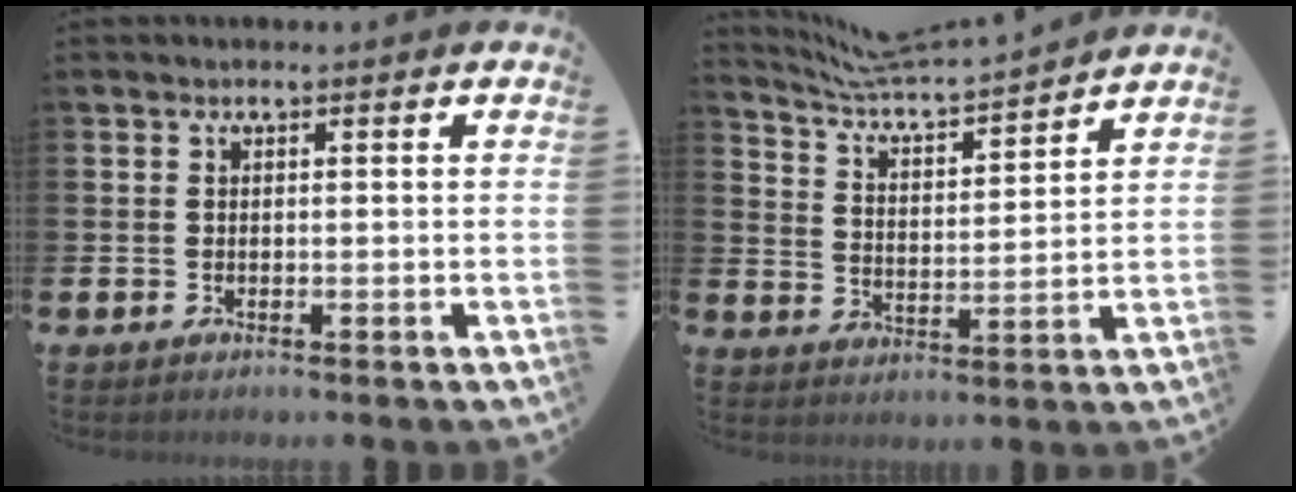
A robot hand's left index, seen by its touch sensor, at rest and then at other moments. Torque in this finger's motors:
{"motor_torque": [-0.19, -0.79, 0.13, 0.04]}